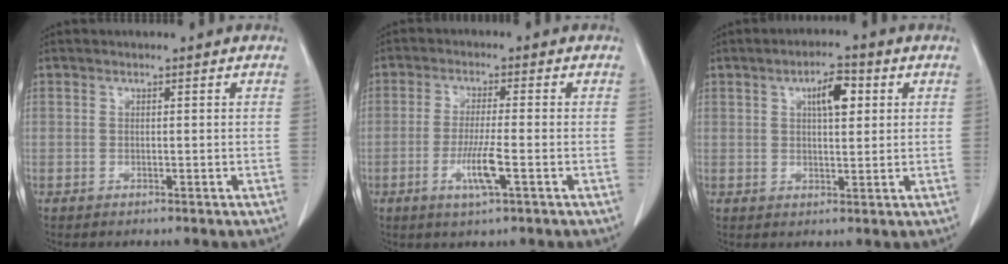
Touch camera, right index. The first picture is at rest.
{"total": 5.7, "force": [-2.1, 0.0, 5.3], "torque": [-0.104, -0.012, -0.039]}
{"total": 5.3, "force": [1.9, 1.8, 4.6], "torque": [-0.077, 0.008, 0.030]}